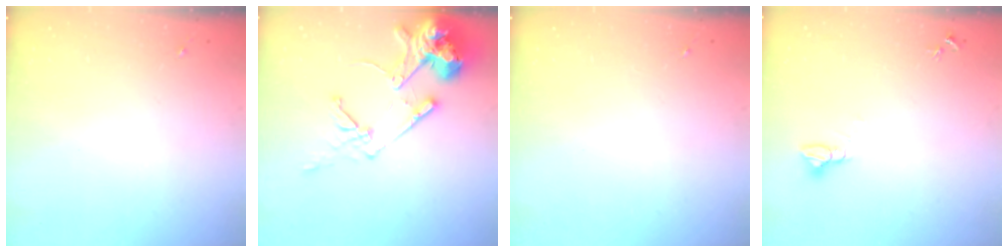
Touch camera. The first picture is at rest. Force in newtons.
{"total": 16.6, "press": 16.5, "slide": 2.3}
{"total": 0.0}
{"total": 3.2, "press": 3.2, "slide": 0.1}